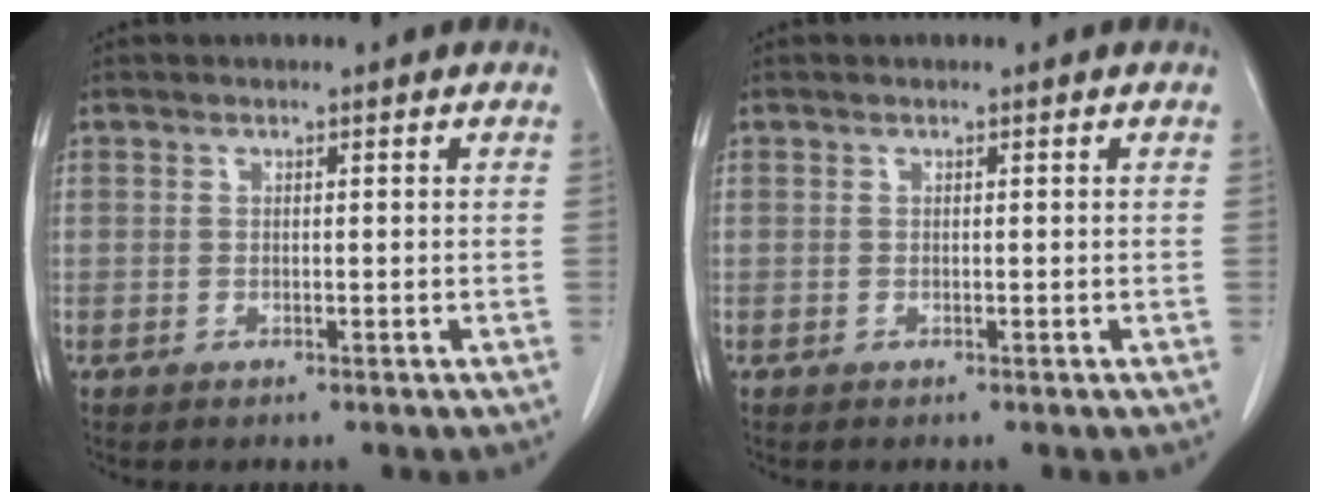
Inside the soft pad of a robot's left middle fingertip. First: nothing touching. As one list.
[{"total": 0.0}]